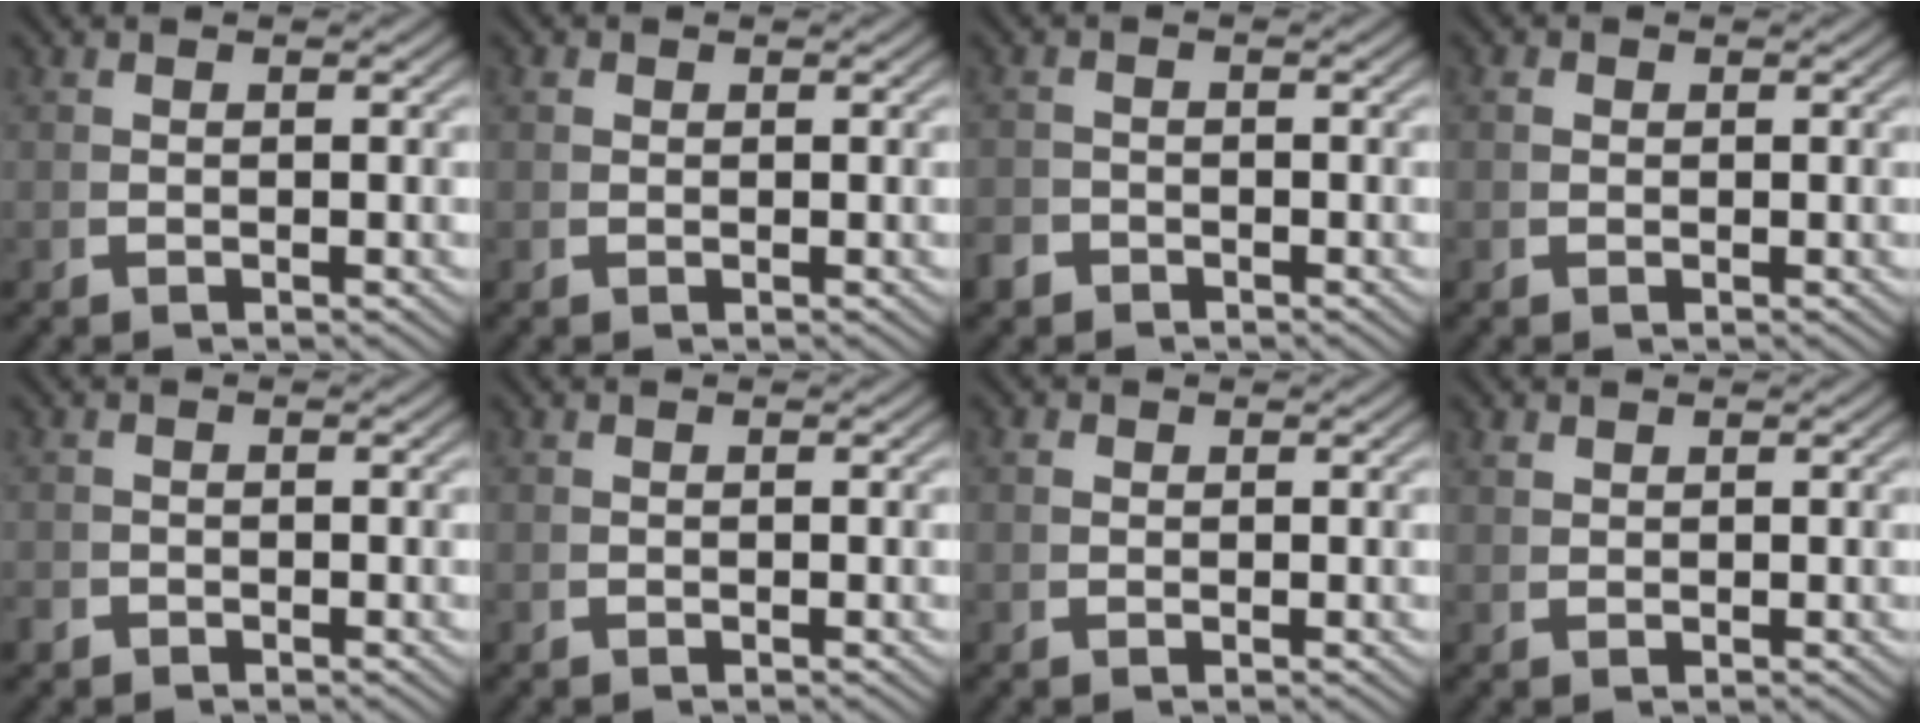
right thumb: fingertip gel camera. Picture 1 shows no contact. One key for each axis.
{"total": 1.0, "fx": 0.5, "fy": 0.9, "fz": 0.3, "tx": -0.008, "ty": -0.006, "tz": 0.015}
{"total": 1.5, "fx": -1.4, "fy": 0.6, "fz": -0.2, "tx": 0.008, "ty": -0.008, "tz": -0.024}
{"total": 1.2, "fx": 0.4, "fy": 1.1, "fz": 0.4, "tx": -0.014, "ty": -0.008, "tz": 0.012}
{"total": 0.8, "fx": -0.8, "fy": 0.3, "fz": -0.2, "tx": 0.006, "ty": -0.005, "tz": -0.014}
{"total": 0.0}
{"total": 1.2, "fx": 0.5, "fy": 1.0, "fz": 0.4, "tx": -0.012, "ty": -0.007, "tz": 0.015}
{"total": 1.2, "fx": 1.2, "fy": -0.1, "fz": 0.0, "tx": 0.006, "ty": 0.006, "tz": 0.028}